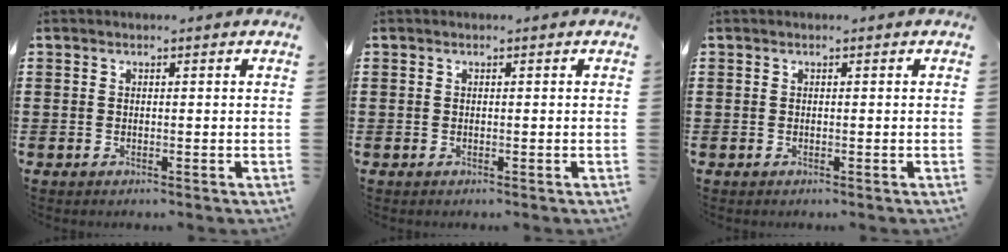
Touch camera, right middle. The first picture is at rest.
{"total": 0.0}
{"total": 0.0}